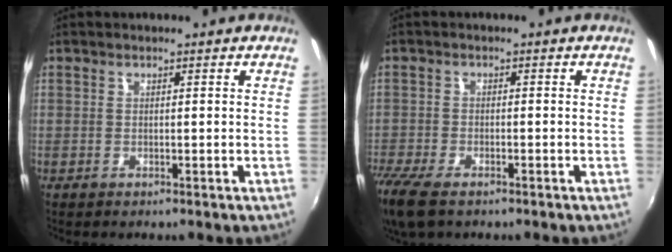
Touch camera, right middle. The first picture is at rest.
{"total": 9.8, "force": [-7.0, 3.7, 5.8], "torque": [-0.150, -0.041, -0.134]}